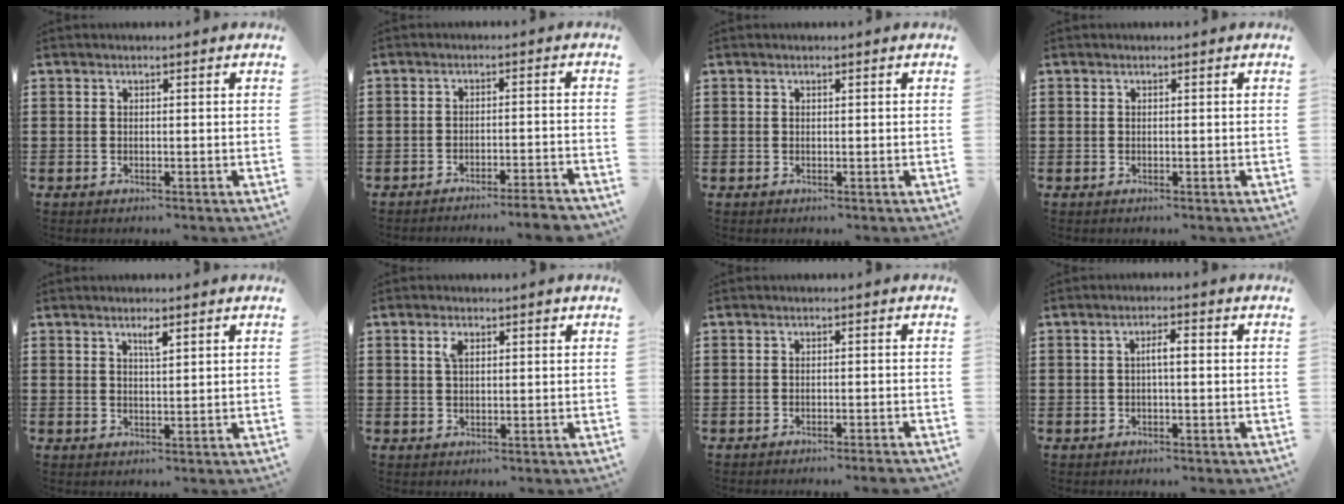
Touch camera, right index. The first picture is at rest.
{"total": 3.3, "force": [-3.2, -0.3, 1.0], "torque": [-0.019, -0.004, -0.064]}
{"total": 0.0}
{"total": 0.0}
{"total": 2.0, "force": [1.2, 0.4, 1.6], "torque": [-0.025, -0.001, 0.019]}
{"total": 2.6, "force": [1.2, 1.0, 2.1], "torque": [-0.037, 0.003, 0.017]}
{"total": 1.3, "force": [-1.2, -0.3, 0.5], "torque": [-0.008, 0.001, -0.024]}
{"total": 2.3, "force": [-0.1, 0.5, 2.2], "torque": [-0.041, 0.004, -0.005]}